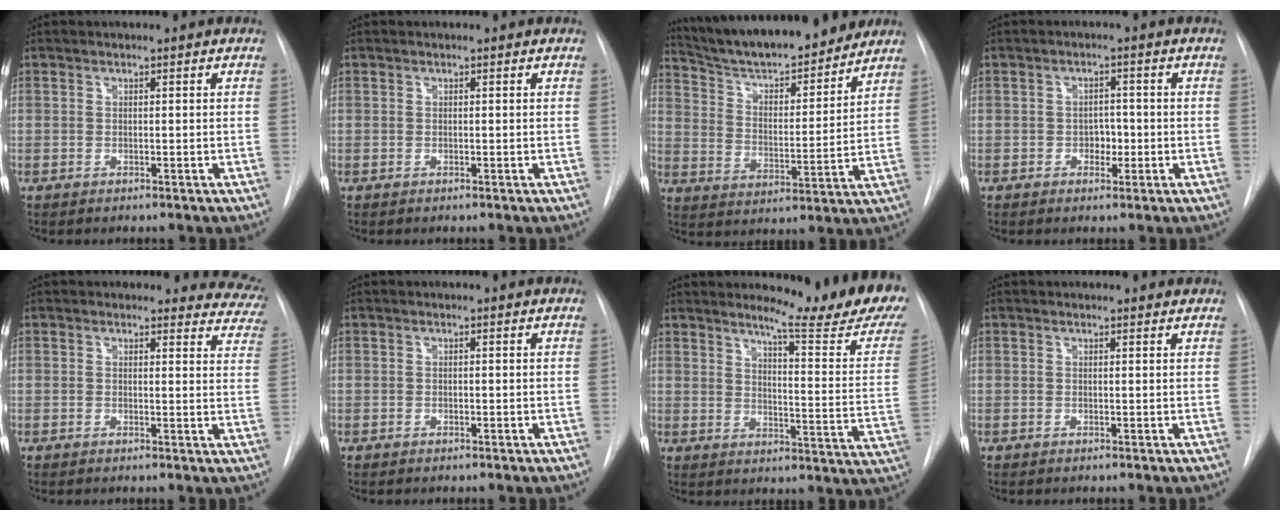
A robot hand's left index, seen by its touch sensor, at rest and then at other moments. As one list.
[{"total": 0.0}, {"total": 18.7, "force": [16.9, 3.0, 7.6], "torque": [-0.124, 0.002, 0.266]}, {"total": 2.5, "force": [-0.7, 1.8, 1.7], "torque": [-0.018, 0.006, -0.008]}, {"total": 10.0, "force": [9.5, 3.3, 0.0], "torque": [0.057, -0.051, 0.052]}, {"total": 0.0}, {"total": 17.1, "force": [15.5, -1.0, 7.1], "torque": [-0.101, -0.122, 0.180]}, {"total": 2.0, "force": [2.0, 0.5, 0.2], "torque": [-0.010, 0.005, 0.017]}]